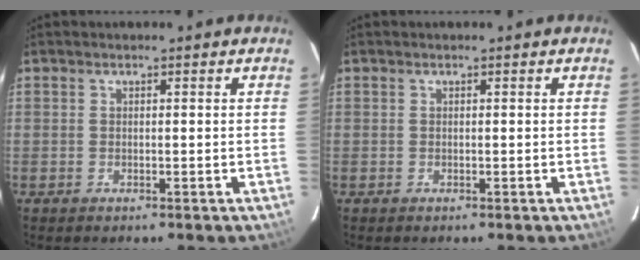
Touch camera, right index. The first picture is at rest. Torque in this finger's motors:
{"motor_torque": [0.00, 0.00, 0.00, 0.00]}